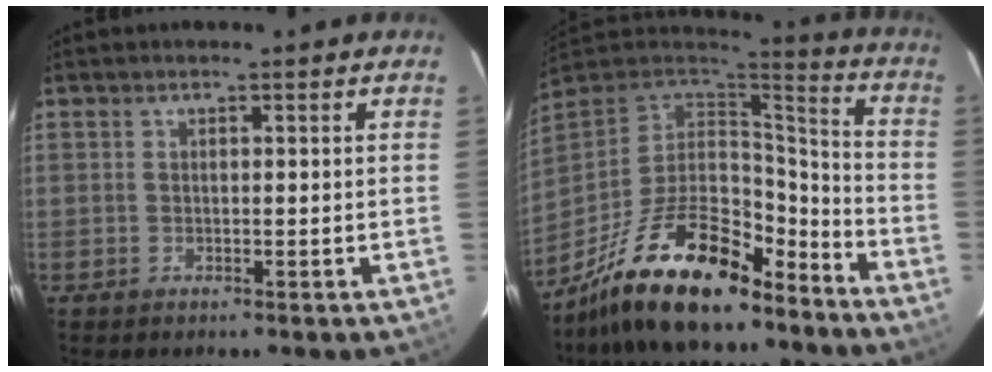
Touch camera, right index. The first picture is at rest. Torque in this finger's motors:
{"motor_torque": [1.13, -1.01, 1.05, 0.21]}